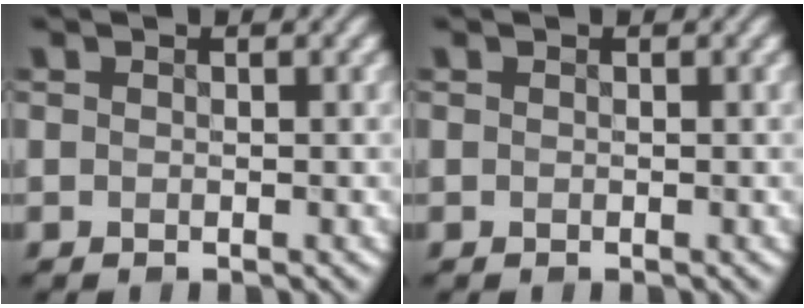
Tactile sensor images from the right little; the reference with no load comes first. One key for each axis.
{"total": 0.0}